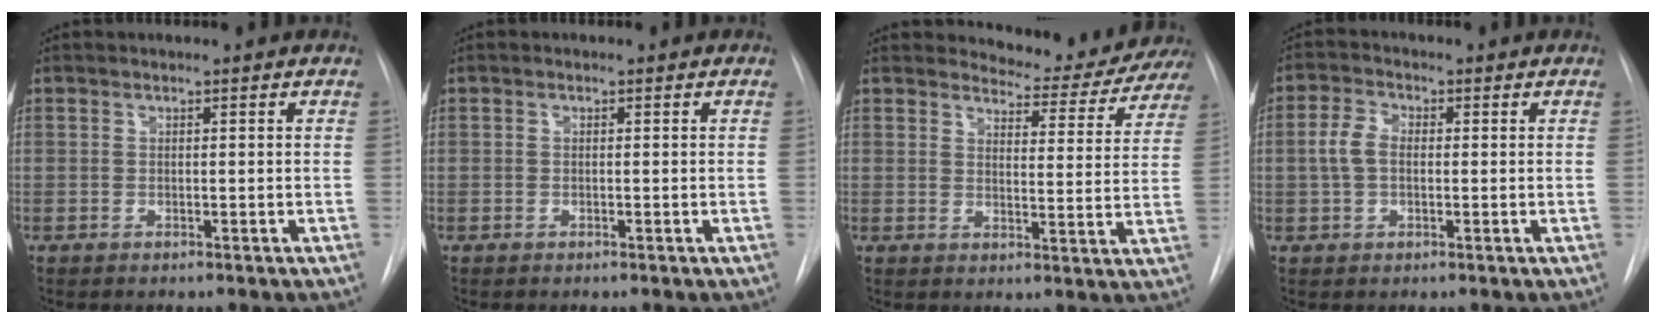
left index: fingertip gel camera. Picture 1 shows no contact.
{"total": 0.0}
{"total": 9.7, "force": [9.6, 1.4, 0.1], "torque": [0.008, -0.036, 0.104]}
{"total": 4.2, "force": [0.1, 2.7, 3.2], "torque": [-0.082, 0.015, -0.001]}